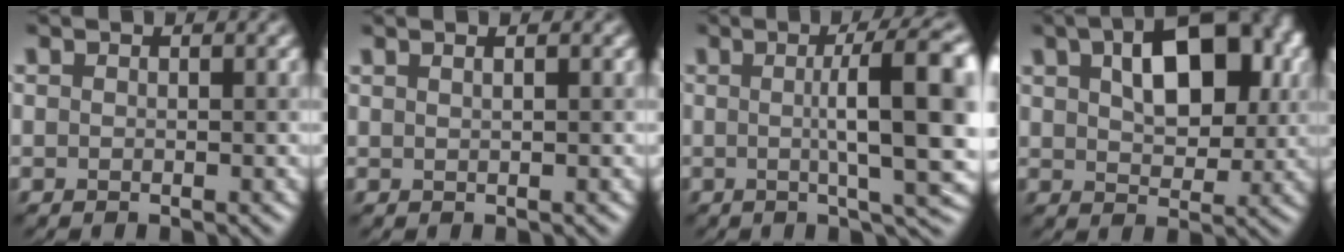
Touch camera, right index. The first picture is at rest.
{"total": 3.0, "force": [1.6, 1.6, 2.0], "torque": [-0.005, 0.019, -0.006]}
{"total": 11.2, "force": [1.1, 2.4, 10.9], "torque": [-0.121, 0.015, 0.012]}
{"total": 8.8, "force": [3.1, 4.7, 6.7], "torque": [-0.100, 0.018, 0.043]}